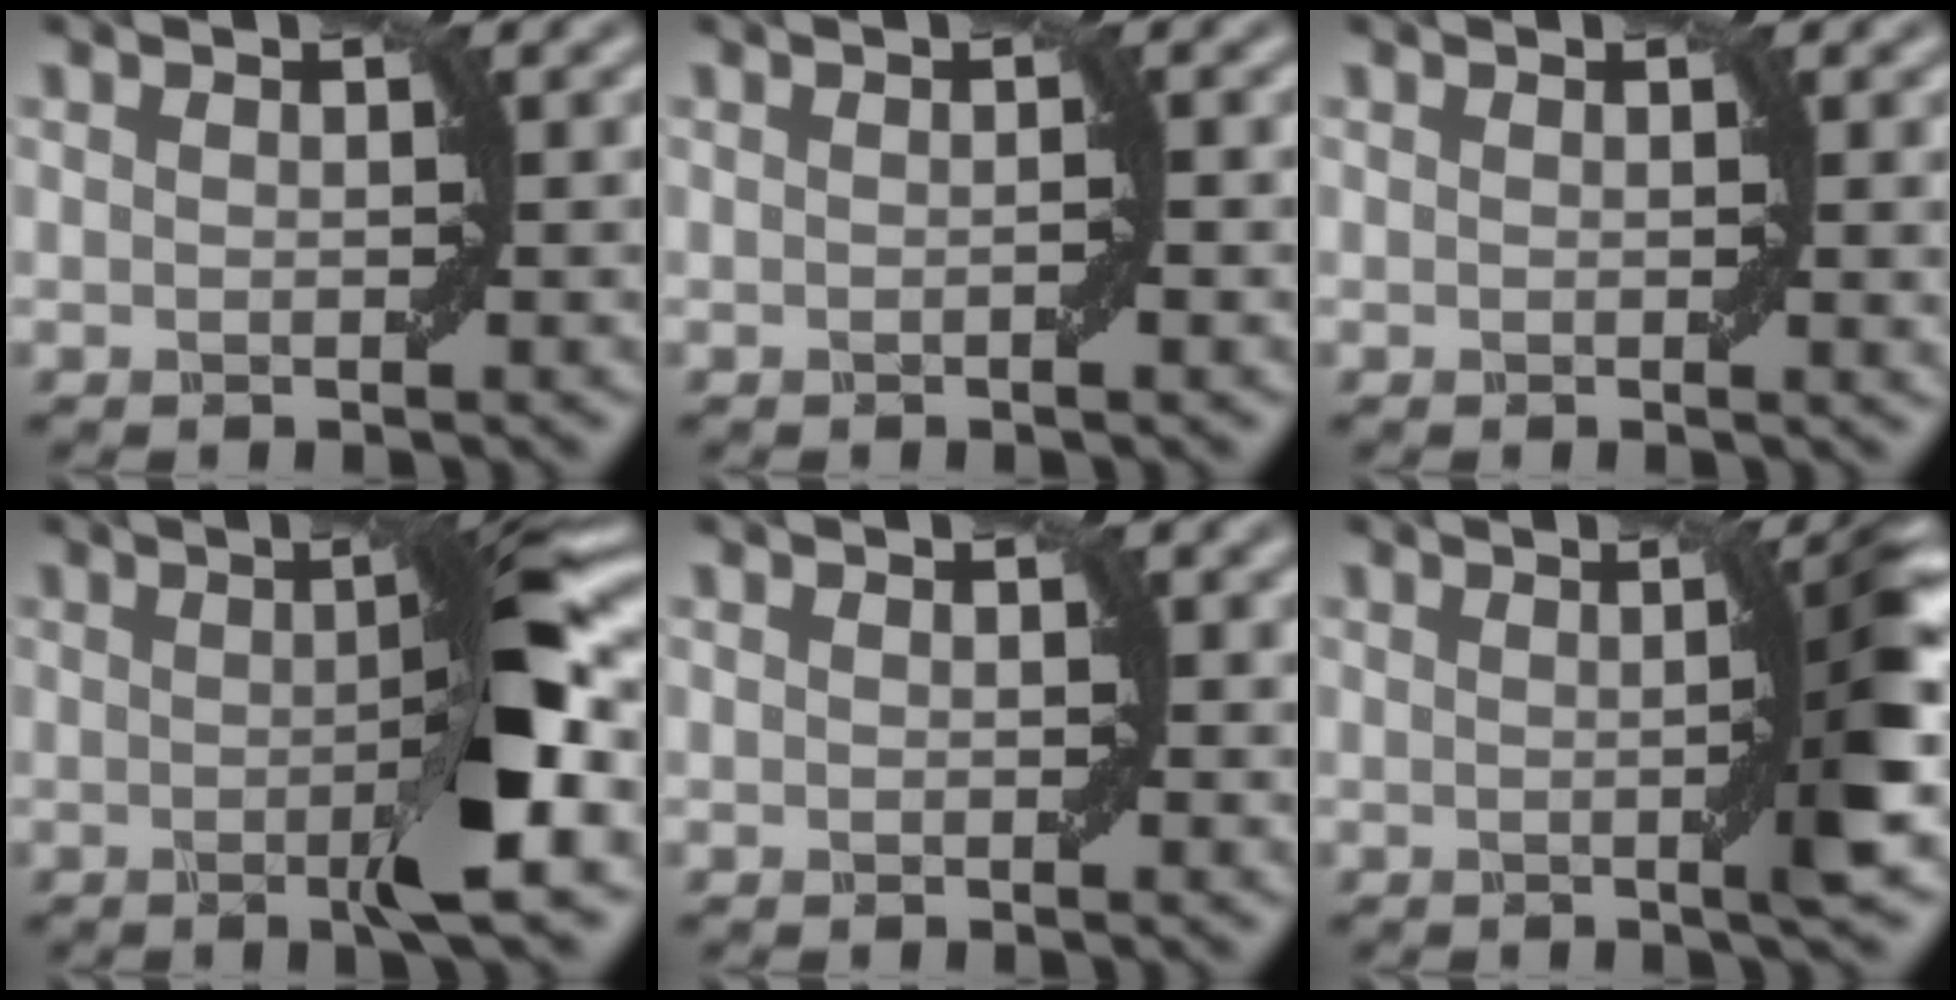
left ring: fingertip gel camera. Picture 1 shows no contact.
{"total": 0.7, "force": [-0.2, -0.1, 0.7], "torque": [-0.010, 0.002, -0.004]}
{"total": 1.3, "force": [0.3, 0.1, 1.3], "torque": [-0.013, -0.003, 0.004]}
{"total": 7.6, "force": [-0.5, 1.0, 7.5], "torque": [-0.109, 0.004, -0.010]}
{"total": 0.7, "force": [0.3, 0.5, 0.4], "torque": [0.001, -0.003, 0.003]}
{"total": 6.0, "force": [0.1, 0.9, 5.9], "torque": [-0.073, 0.009, -0.001]}